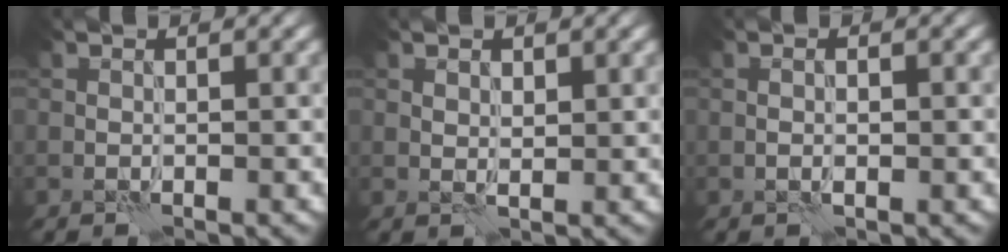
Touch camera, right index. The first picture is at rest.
{"total": 1.2, "force": [0.7, 0.6, 0.7], "torque": [-0.012, -0.003, 0.016]}
{"total": 1.3, "force": [-0.1, 0.5, 1.2], "torque": [-0.021, 0.000, -0.002]}